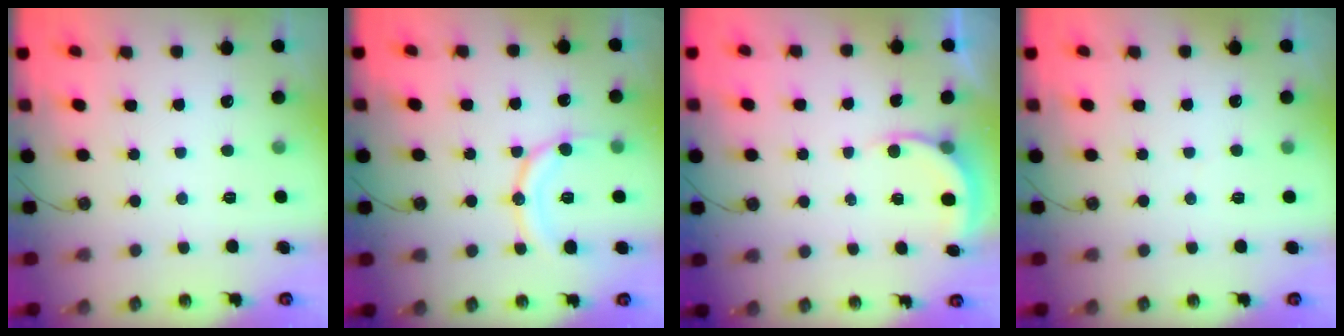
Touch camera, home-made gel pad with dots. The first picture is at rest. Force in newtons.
{"total": 12.3, "press": 12.2, "slide": 1.2}
{"total": 3.9, "press": 3.9, "slide": 0.3}
{"total": 1.2, "press": 1.2, "slide": 0.1}